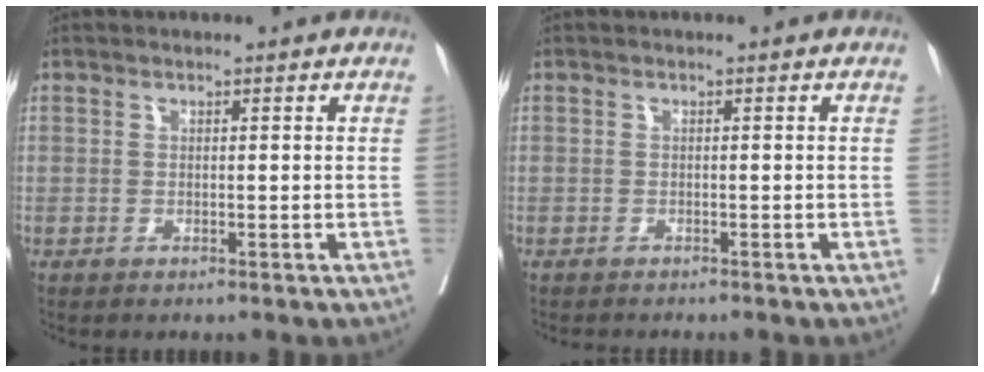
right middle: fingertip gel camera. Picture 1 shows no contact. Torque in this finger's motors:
{"motor_torque": [0.20, -0.20, -0.02, -0.01]}